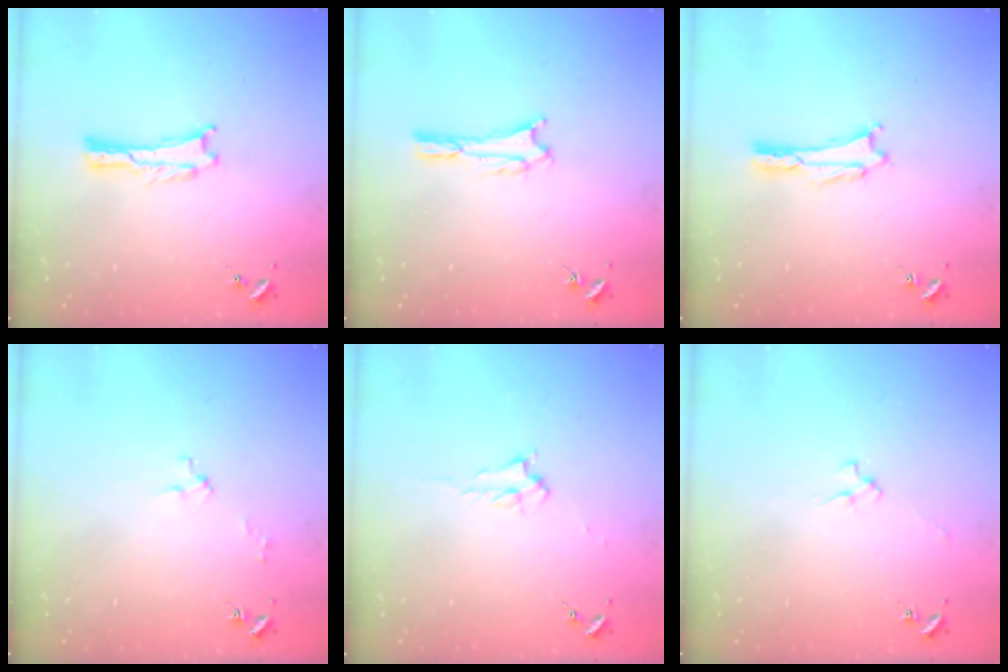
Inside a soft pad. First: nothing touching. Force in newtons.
{"total": 1.6, "press": 1.6, "slide": 0.2}
{"total": 1.8, "press": 1.8, "slide": 0.2}
{"total": 2.0, "press": 2.0, "slide": 0.1}
{"total": 2.2, "press": 2.2, "slide": 0.4}
{"total": 2.4, "press": 2.4, "slide": 0.3}